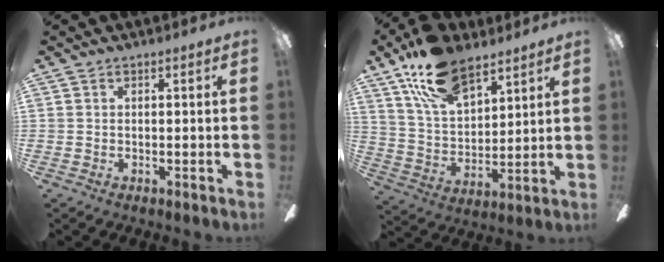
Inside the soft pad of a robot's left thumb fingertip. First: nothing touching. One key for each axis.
{"total": 17.2, "fx": 11.5, "fy": 8.7, "fz": 9.4, "tx": -0.176, "ty": -0.048, "tz": 0.213}